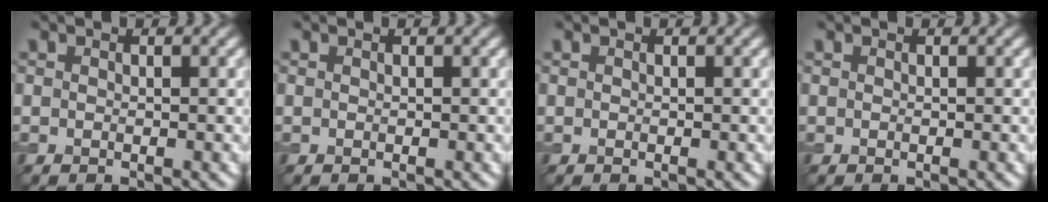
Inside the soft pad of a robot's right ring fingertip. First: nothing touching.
{"total": 0.0}
{"total": 0.0}
{"total": 0.0}